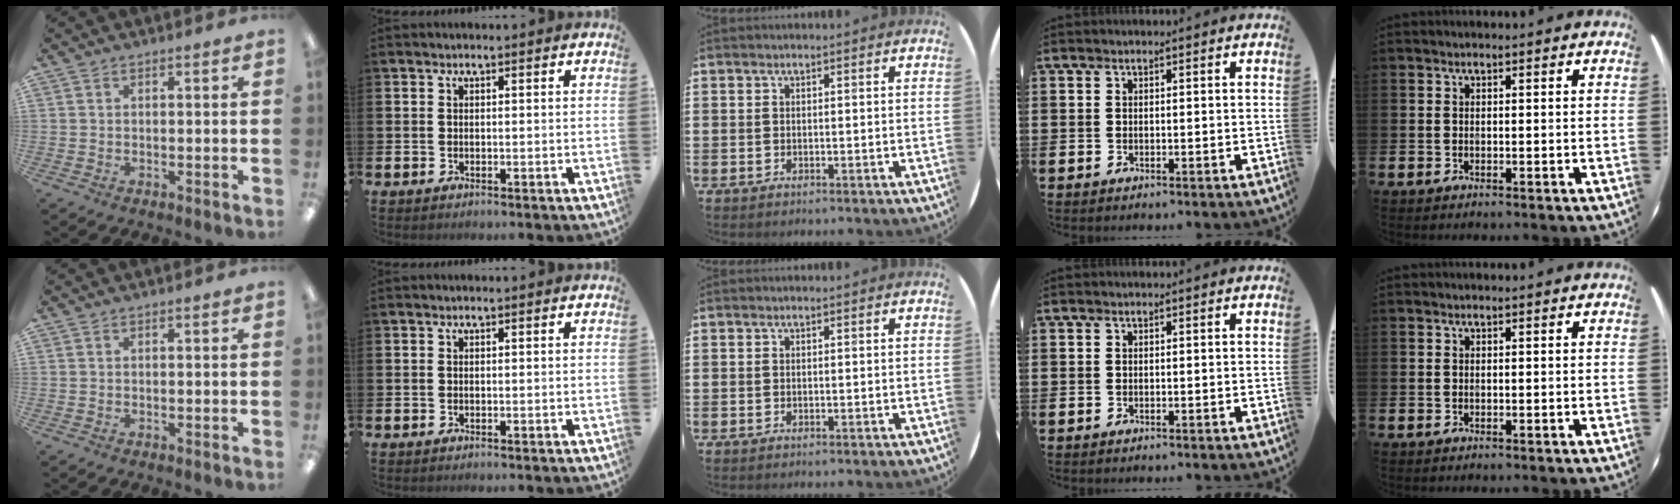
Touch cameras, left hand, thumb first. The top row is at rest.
{}